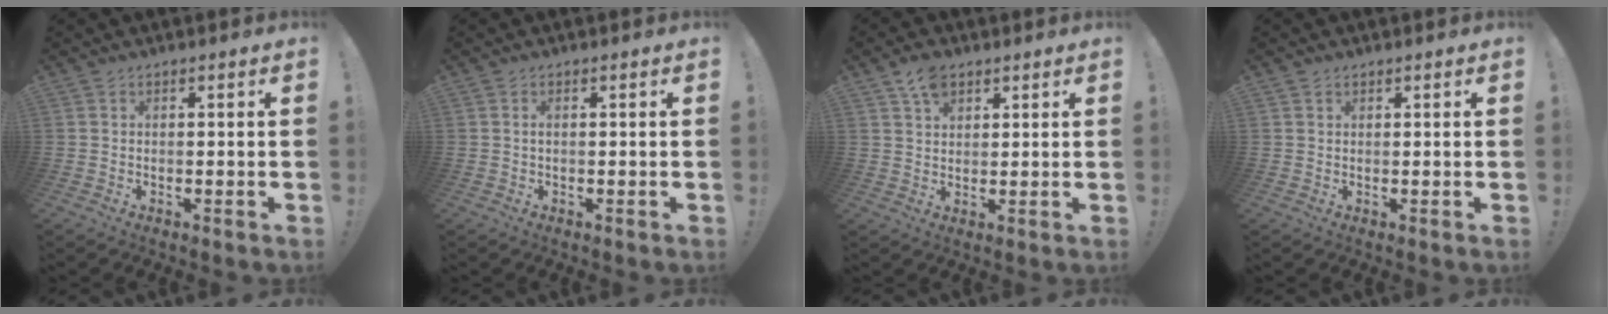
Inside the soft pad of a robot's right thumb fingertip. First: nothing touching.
{"total": 0.8, "force": [-0.1, 0.1, 0.8], "torque": [-0.024, 0.005, -0.001]}
{"total": 5.9, "force": [3.6, 3.6, 3.0], "torque": [-0.052, -0.008, 0.067]}
{"total": 0.9, "force": [0.7, 0.5, 0.2], "torque": [0.000, 0.000, 0.012]}